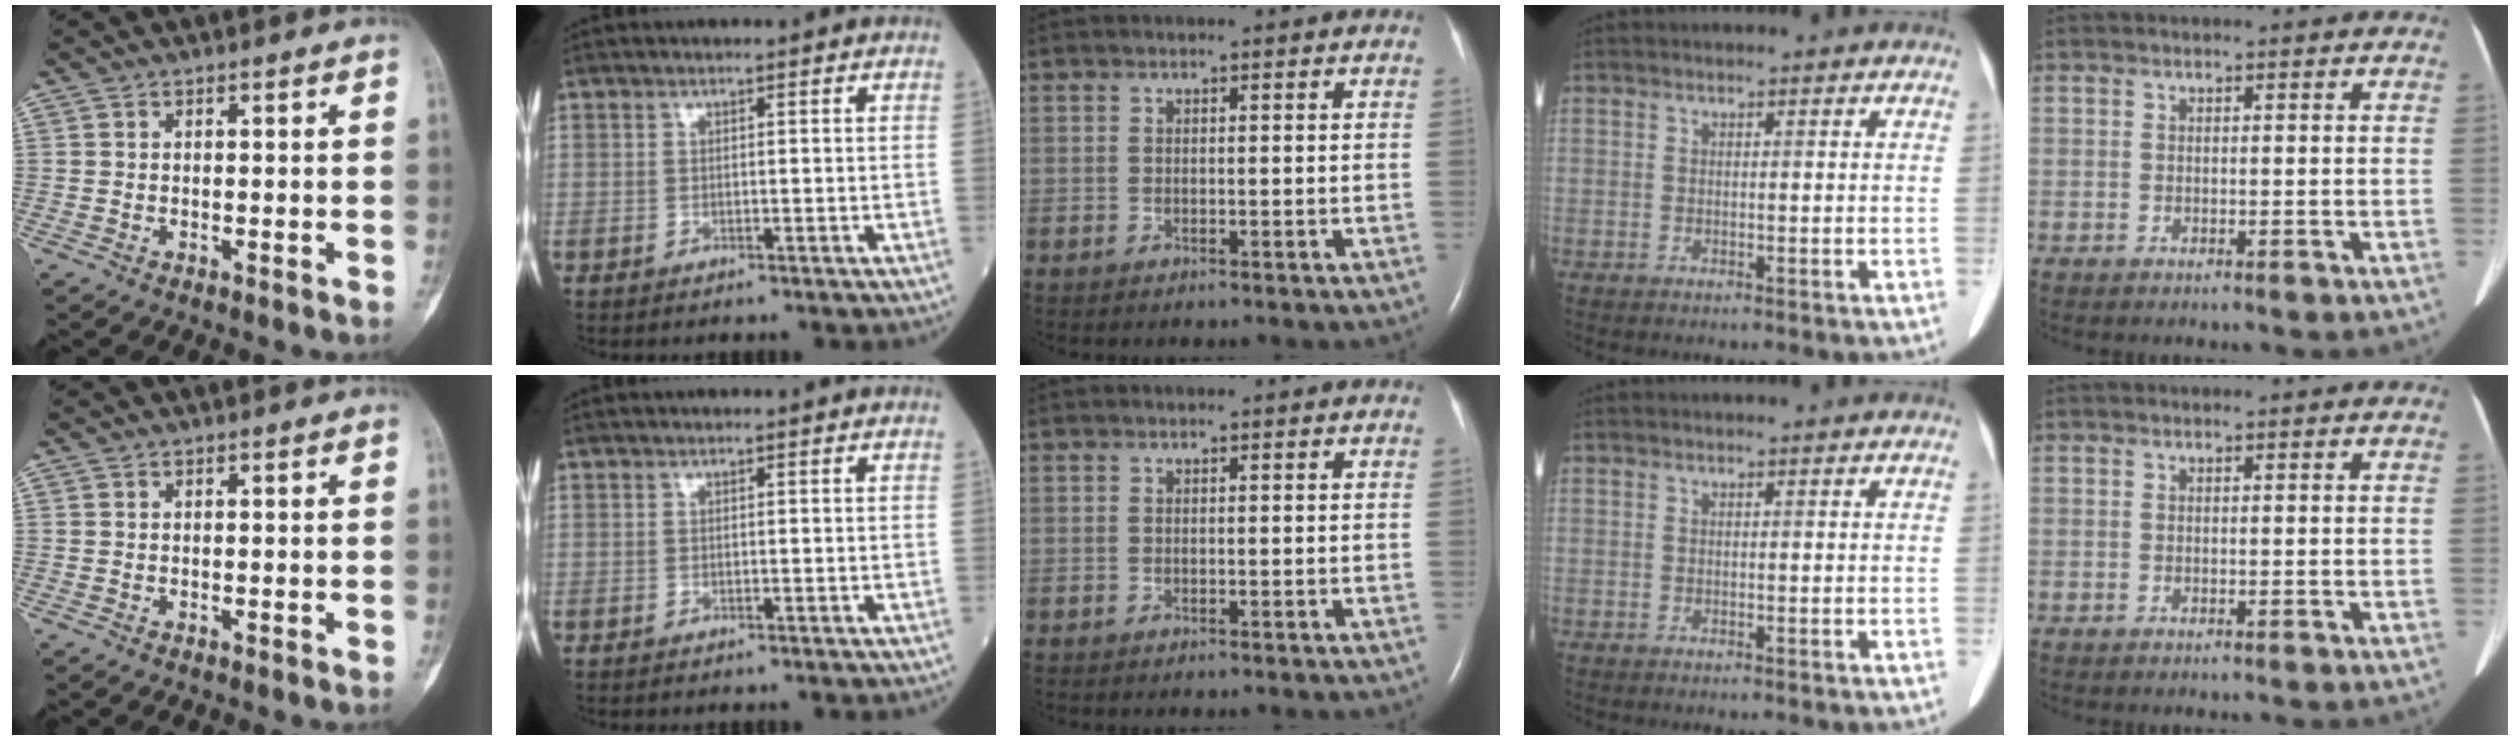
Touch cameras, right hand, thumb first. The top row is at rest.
{}